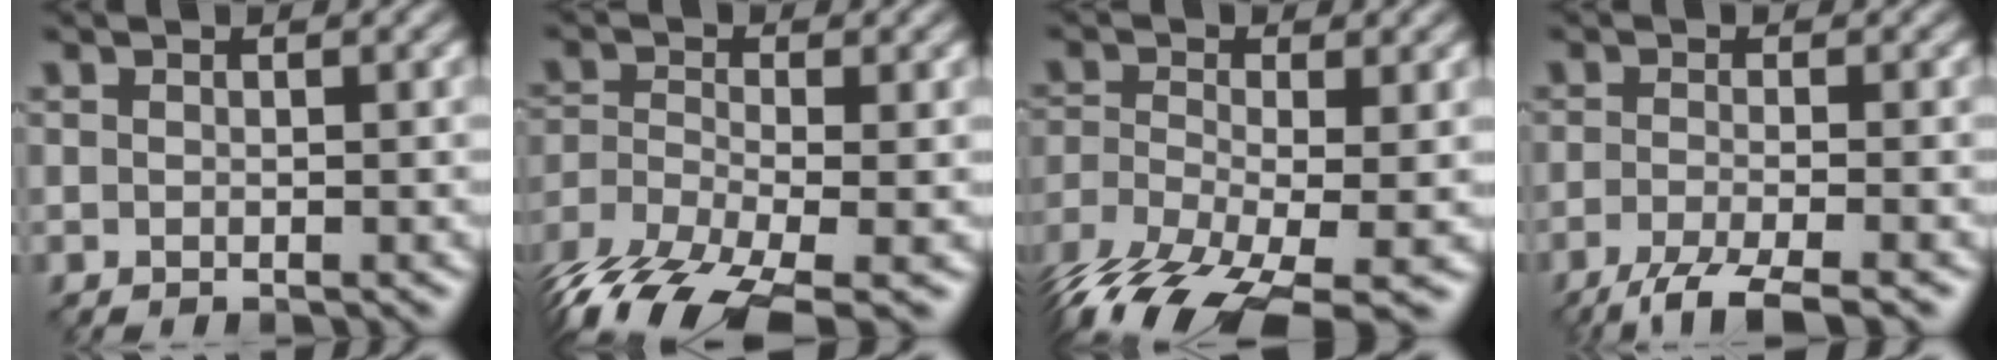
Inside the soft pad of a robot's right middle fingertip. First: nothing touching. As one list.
[{"total": 11.4, "force": [-8.8, 3.6, 6.3], "torque": [-0.135, -0.033, -0.150]}, {"total": 10.9, "force": [-7.8, 3.4, 6.8], "torque": [-0.145, -0.032, -0.130]}, {"total": 4.6, "force": [-3.4, 0.7, 3.1], "torque": [-0.049, -0.004, -0.072]}]